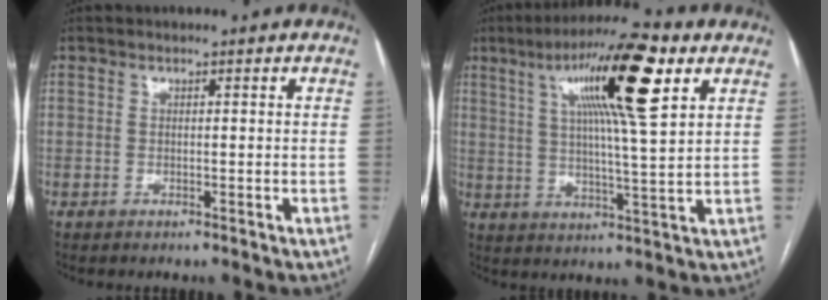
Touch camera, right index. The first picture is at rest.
{"total": 15.9, "force": [7.0, 1.1, 14.2], "torque": [-0.239, 0.020, 0.108]}